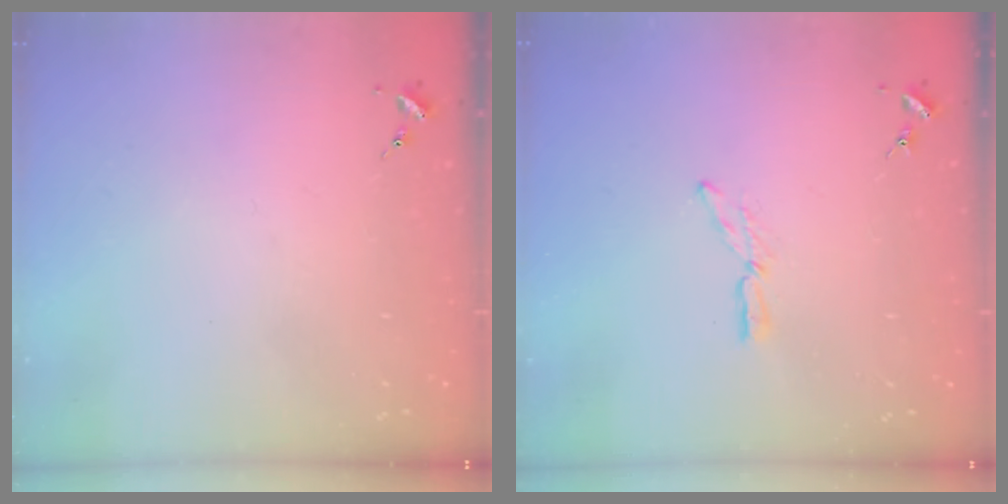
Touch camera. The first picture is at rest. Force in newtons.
{"total": 6.9, "press": 6.9, "slide": 0.4}